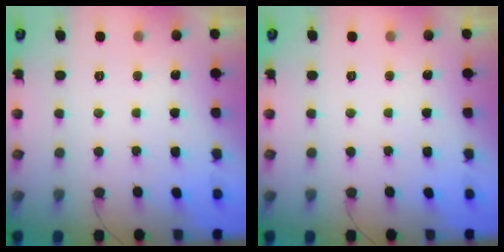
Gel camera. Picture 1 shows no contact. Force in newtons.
{"total": 0.0}